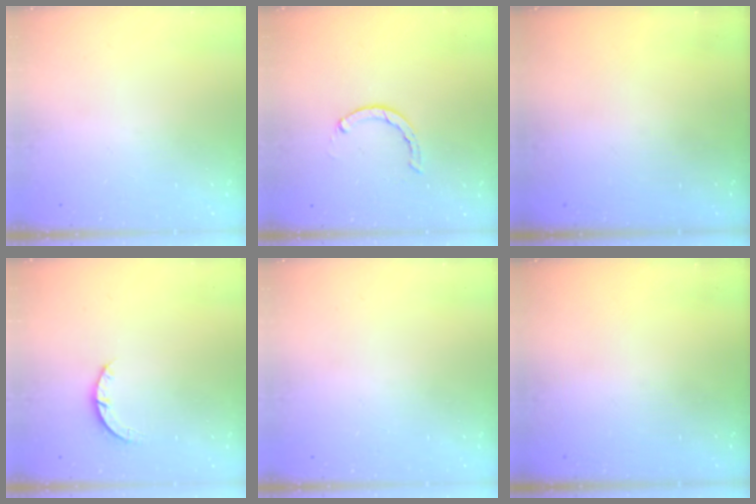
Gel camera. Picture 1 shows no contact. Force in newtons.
{"total": 1.5, "press": 1.5, "slide": 0.2}
{"total": 0.0}
{"total": 2.9, "press": 2.9, "slide": 0.4}
{"total": 2.6, "press": 2.6, "slide": 0.2}
{"total": 0.0}